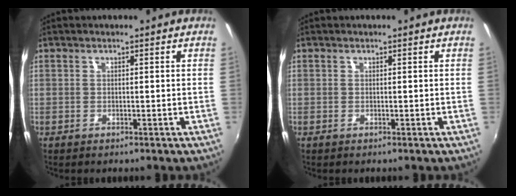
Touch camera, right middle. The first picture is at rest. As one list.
[{"total": 0.0}]